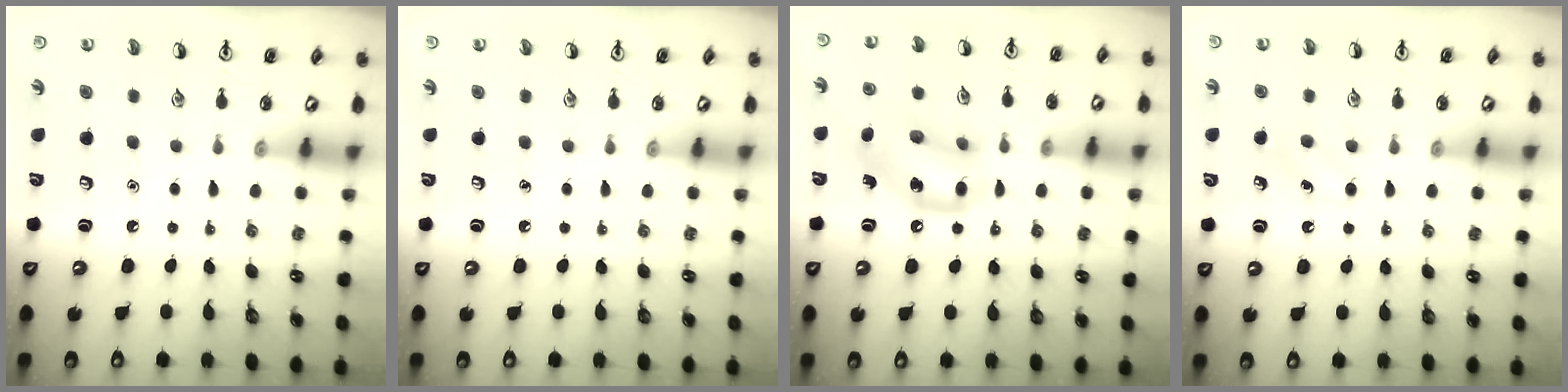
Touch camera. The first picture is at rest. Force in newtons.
{"total": 0.0}
{"total": 13.0, "press": 12.8, "slide": 2.5}
{"total": 5.7, "press": 5.6, "slide": 1.4}